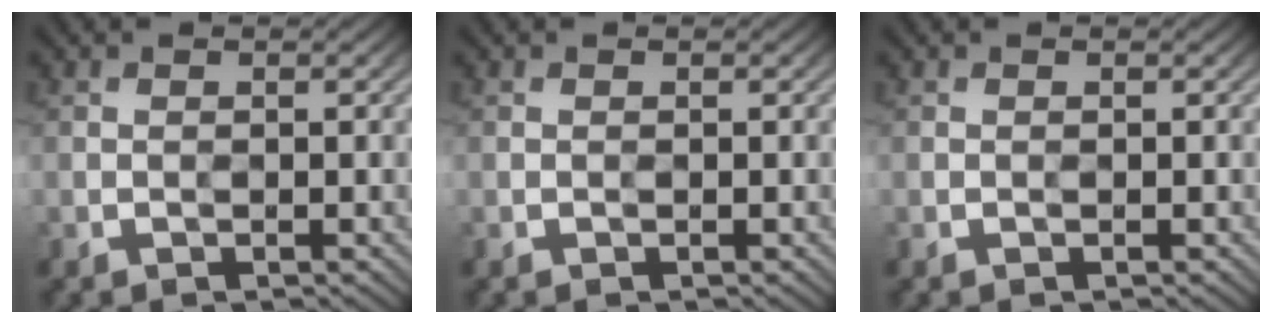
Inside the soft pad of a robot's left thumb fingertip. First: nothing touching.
{"total": 0.0}
{"total": 0.0}